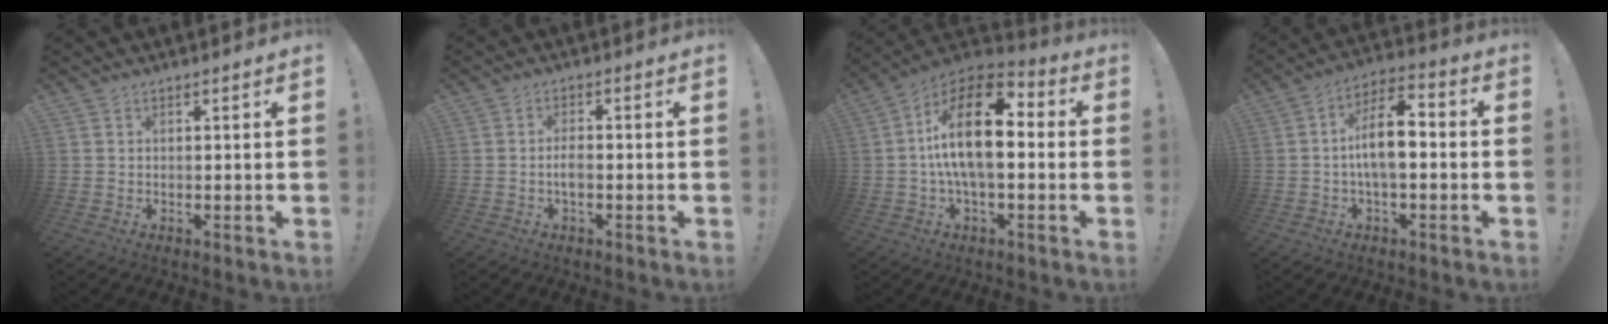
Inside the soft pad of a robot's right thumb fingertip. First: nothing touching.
{"total": 3.3, "force": [-1.0, 1.4, 2.8], "torque": [-0.065, 0.003, -0.021]}
{"total": 18.6, "force": [1.7, 8.3, 16.6], "torque": [-0.295, 0.000, 0.023]}
{"total": 11.8, "force": [-0.8, 5.3, 10.5], "torque": [-0.182, 0.012, -0.015]}